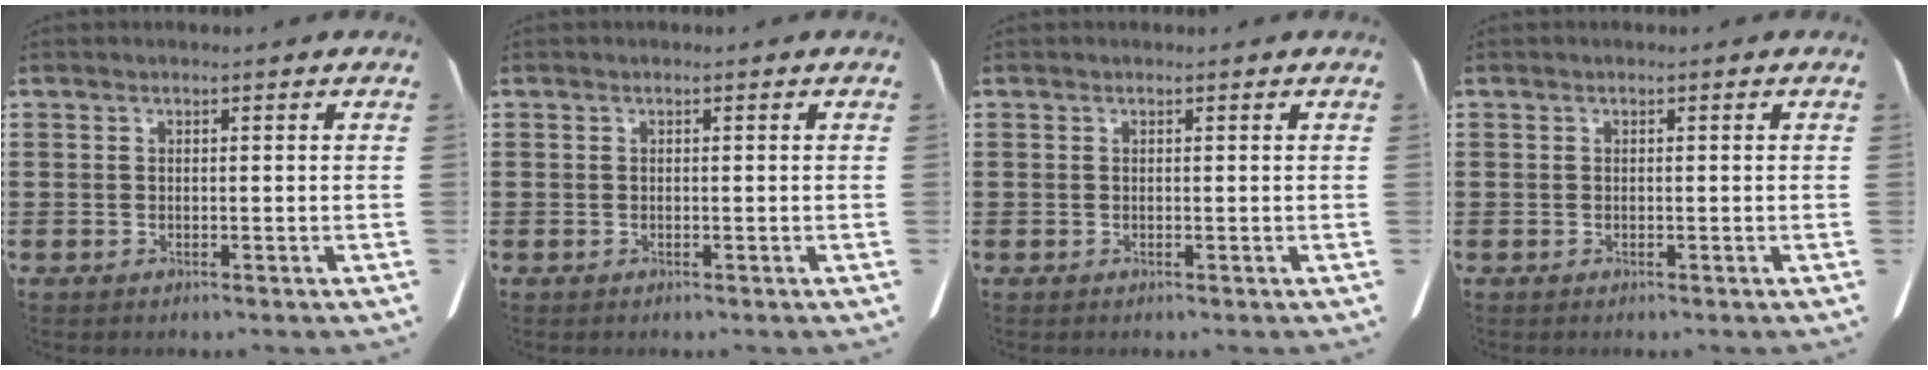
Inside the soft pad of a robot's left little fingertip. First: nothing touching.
{"total": 0.0}
{"total": 0.0}
{"total": 0.0}